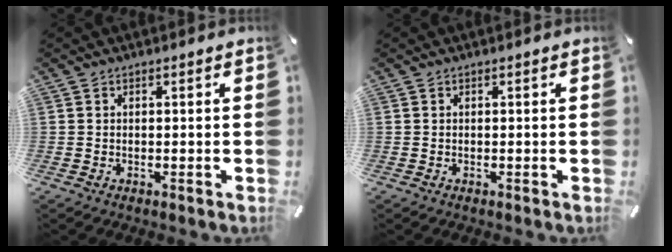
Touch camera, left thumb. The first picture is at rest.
{"total": 0.0}